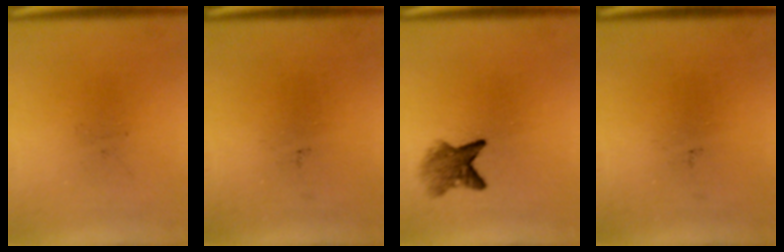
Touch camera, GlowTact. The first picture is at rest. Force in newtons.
{"total": 0.0}
{"total": 4.0}
{"total": 0.0}